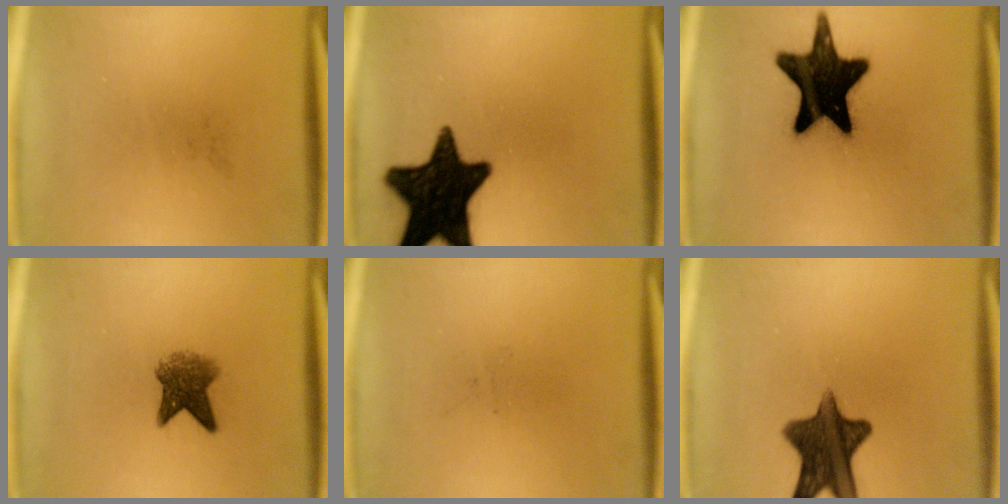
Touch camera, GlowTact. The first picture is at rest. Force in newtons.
{"total": 18.4}
{"total": 19.6}
{"total": 5.2}
{"total": 0.0}
{"total": 11.7}